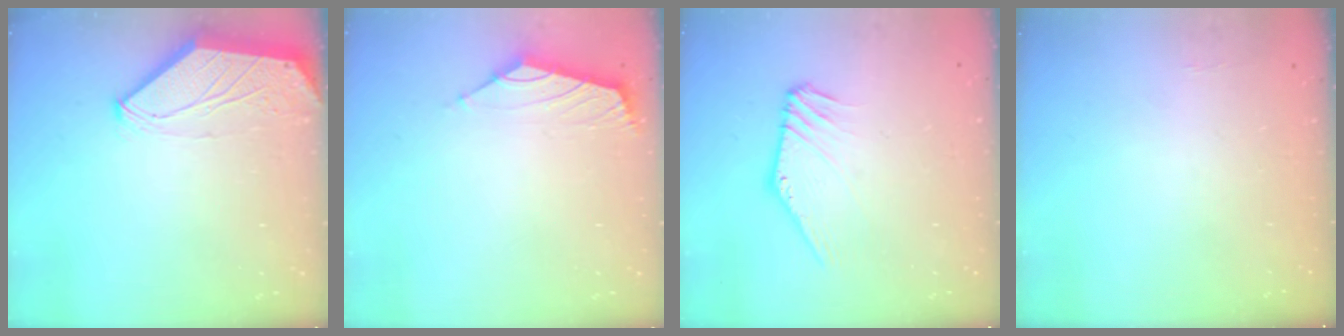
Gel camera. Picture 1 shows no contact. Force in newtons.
{"total": 1.8, "press": 1.7, "slide": 0.6}
{"total": 3.7, "press": 3.7, "slide": 0.2}
{"total": 3.5, "press": 3.5, "slide": 0.6}